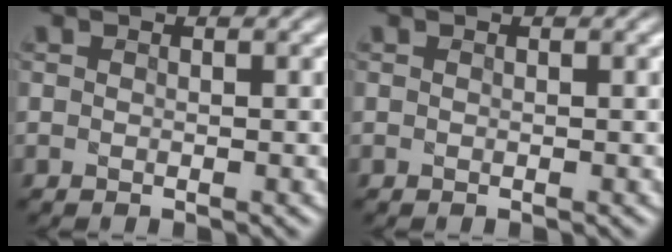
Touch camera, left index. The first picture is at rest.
{"total": 0.0}